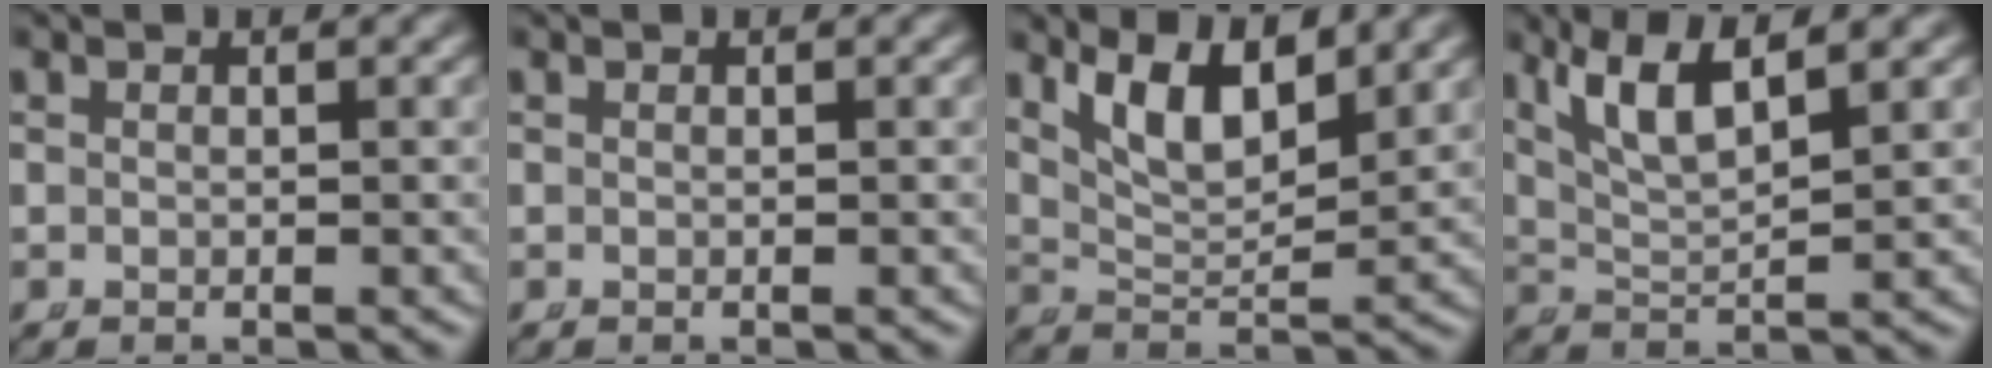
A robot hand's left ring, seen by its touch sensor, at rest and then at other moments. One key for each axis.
{"total": 0.0}
{"total": 6.1, "fx": 3.0, "fy": 3.0, "fz": 4.3, "tx": -0.076, "ty": -0.012, "tz": 0.061}
{"total": 5.2, "fx": 2.8, "fy": 2.1, "fz": 3.8, "tx": -0.082, "ty": -0.009, "tz": 0.057}